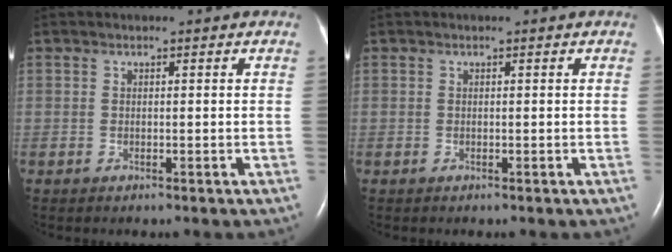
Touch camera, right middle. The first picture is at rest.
{"total": 0.0}